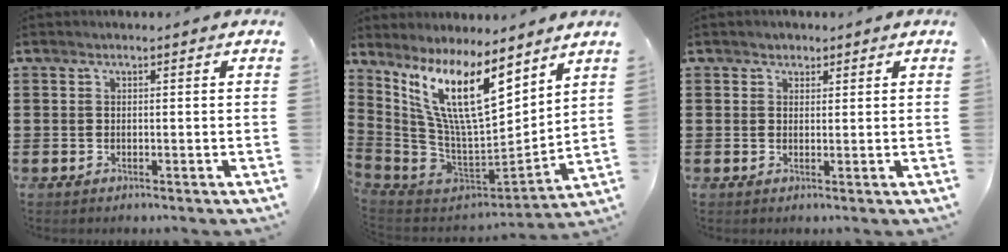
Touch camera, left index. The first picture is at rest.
{"total": 15.1, "force": [8.9, 3.7, 11.7], "torque": [-0.271, -0.058, 0.152]}
{"total": 1.4, "force": [1.1, 0.9, 0.0], "torque": [-0.004, 0.005, 0.021]}